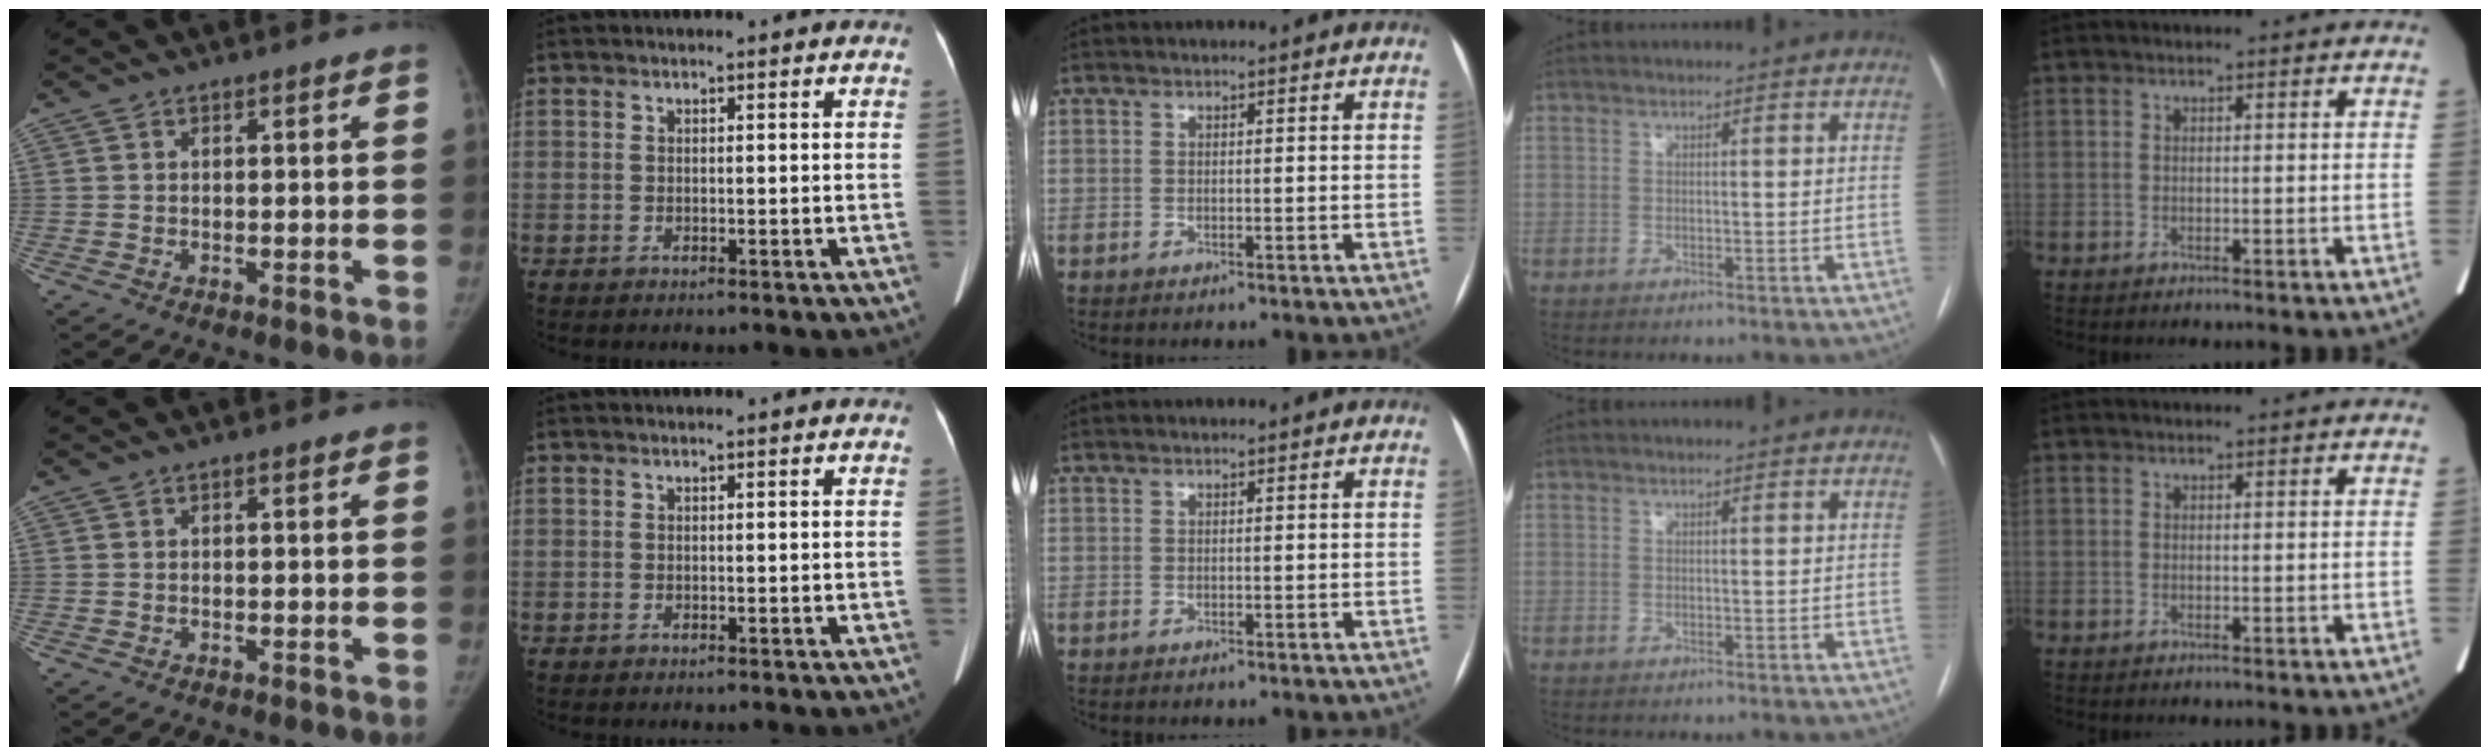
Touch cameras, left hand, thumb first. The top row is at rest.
{}